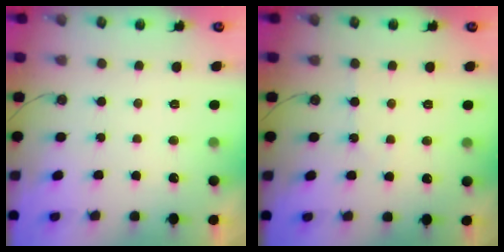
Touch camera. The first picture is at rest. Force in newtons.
{"total": 1.5, "press": 1.5, "slide": 0.3}